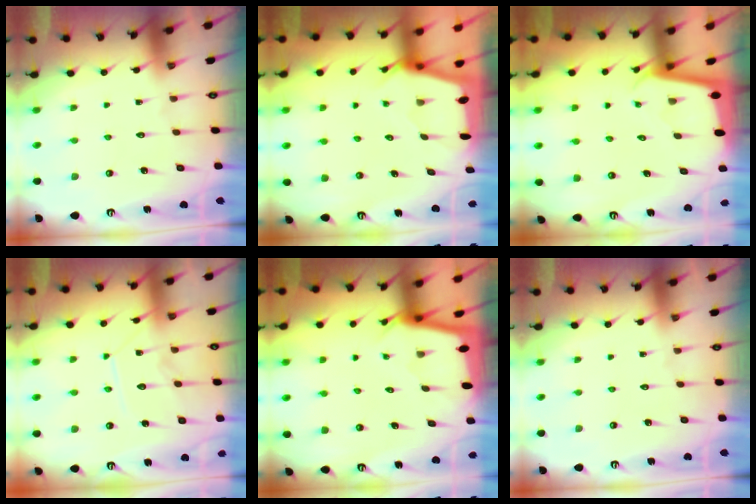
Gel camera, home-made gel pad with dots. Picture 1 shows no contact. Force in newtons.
{"total": 2.3, "press": 2.3, "slide": 0.3}
{"total": 1.9, "press": 1.9, "slide": 0.0}
{"total": 11.0, "press": 10.9, "slide": 0.8}
{"total": 2.3, "press": 2.3, "slide": 0.2}
{"total": 0.0}